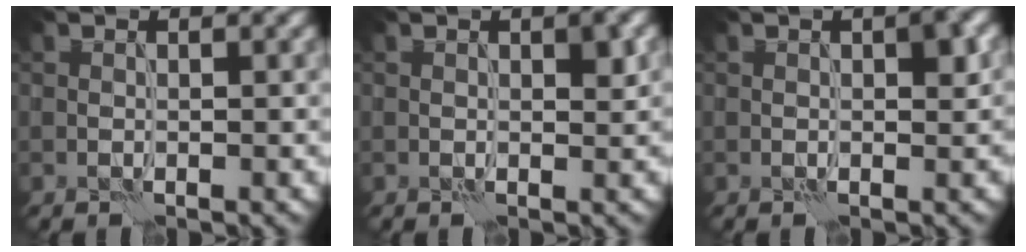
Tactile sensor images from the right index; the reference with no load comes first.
{"total": 1.3, "force": [0.3, 0.4, 1.2], "torque": [-0.014, 0.001, 0.004]}
{"total": 1.6, "force": [0.2, 0.5, 1.5], "torque": [-0.015, 0.003, 0.002]}